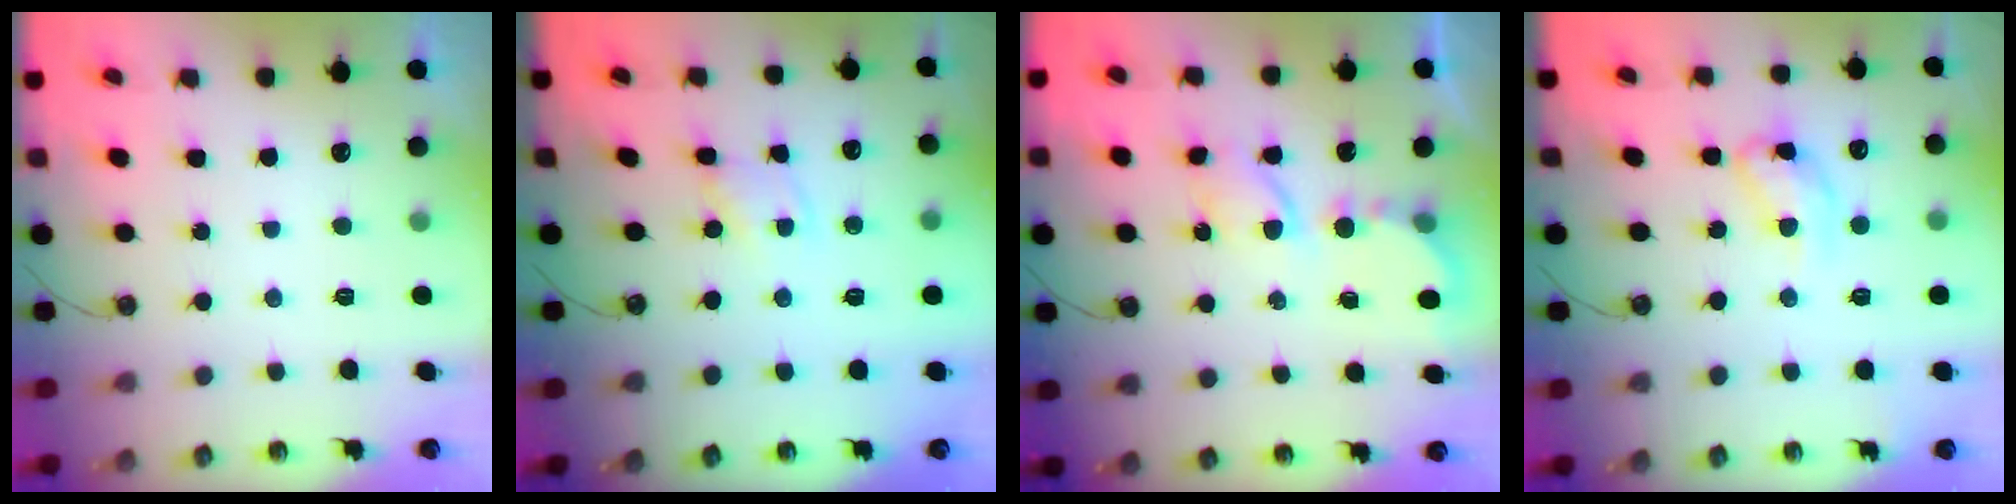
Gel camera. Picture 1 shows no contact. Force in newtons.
{"total": 1.9, "press": 1.9, "slide": 0.2}
{"total": 6.3, "press": 6.3, "slide": 0.4}
{"total": 12.3, "press": 12.3, "slide": 0.8}